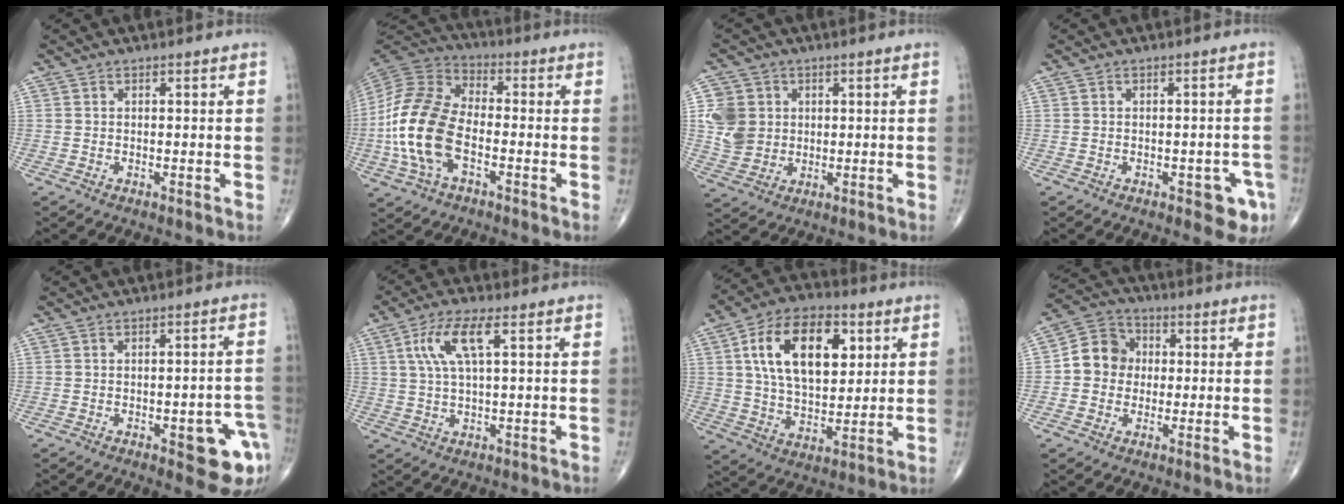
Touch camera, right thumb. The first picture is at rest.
{"total": 16.6, "force": [-3.8, 9.3, 13.2], "torque": [-0.279, 0.027, -0.077]}
{"total": 8.2, "force": [1.4, 7.4, 3.4], "torque": [-0.045, -0.004, 0.031]}
{"total": 5.1, "force": [-2.3, 2.4, 3.9], "torque": [-0.021, 0.009, -0.023]}
{"total": 10.4, "force": [-4.2, 3.8, 8.8], "torque": [-0.076, 0.021, -0.043]}
{"total": 7.8, "force": [2.6, 2.0, 7.1], "torque": [-0.161, 0.007, 0.052]}
{"total": 18.2, "force": [5.5, 10.3, 14.0], "torque": [-0.213, -0.008, 0.096]}
{"total": 8.5, "force": [0.2, 7.6, 3.9], "torque": [-0.043, 0.023, -0.011]}